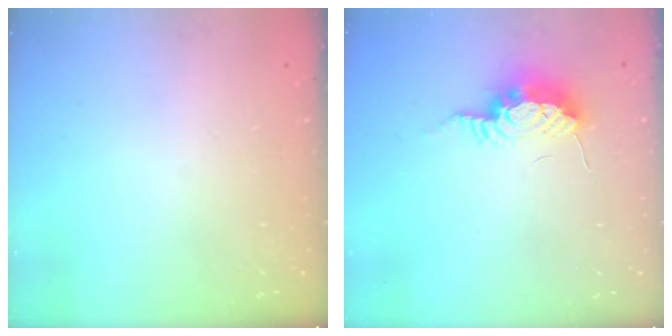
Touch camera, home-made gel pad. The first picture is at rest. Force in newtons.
{"total": 8.7, "press": 8.7, "slide": 0.8}